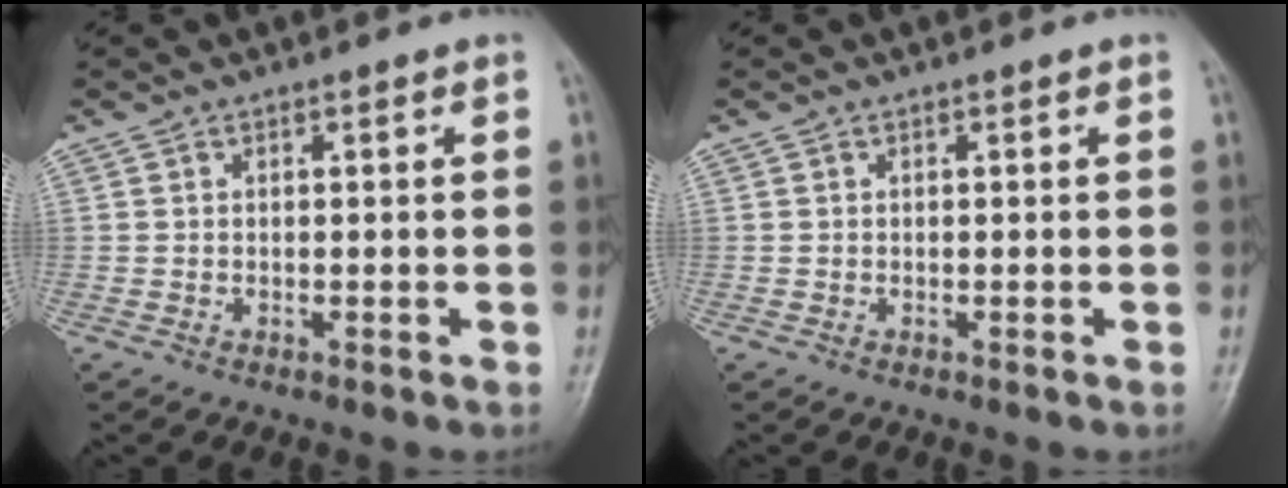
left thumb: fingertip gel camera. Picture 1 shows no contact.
{"total": 0.0}